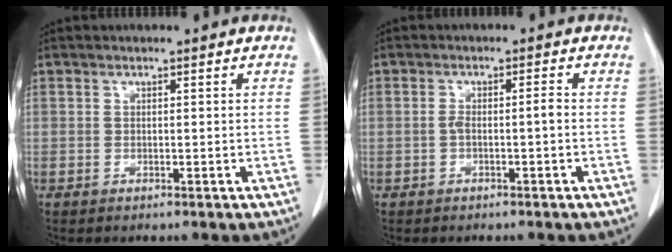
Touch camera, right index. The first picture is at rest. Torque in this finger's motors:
{"motor_torque": [0.25, -0.20, 0.07, 0.04]}